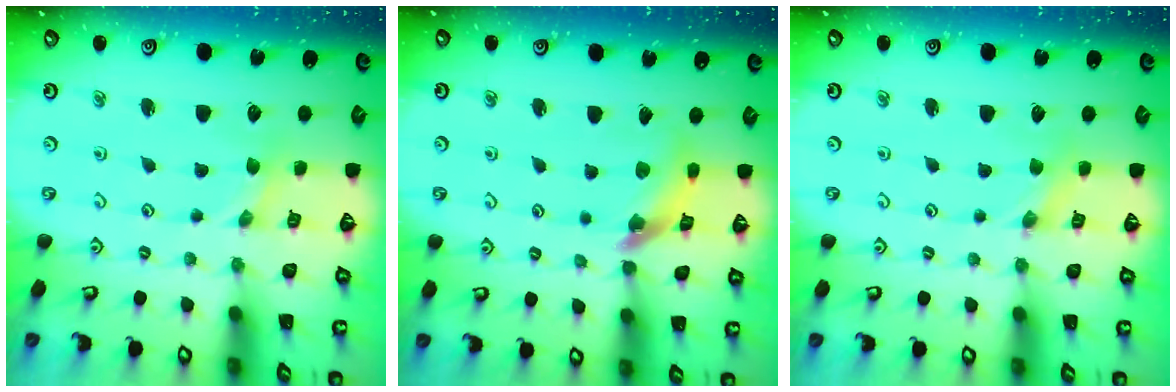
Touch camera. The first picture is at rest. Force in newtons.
{"total": 10.0, "press": 10.0, "slide": 1.1}
{"total": 0.0}